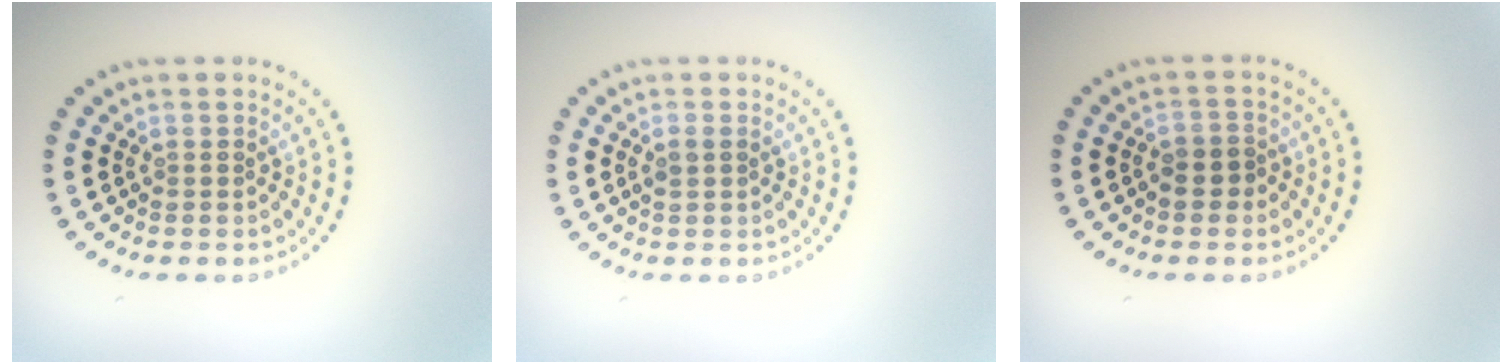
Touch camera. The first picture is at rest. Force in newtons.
{"total": 1.0, "press": 0.9, "slide": 0.4}
{"total": 1.5, "press": 1.4, "slide": 0.7}